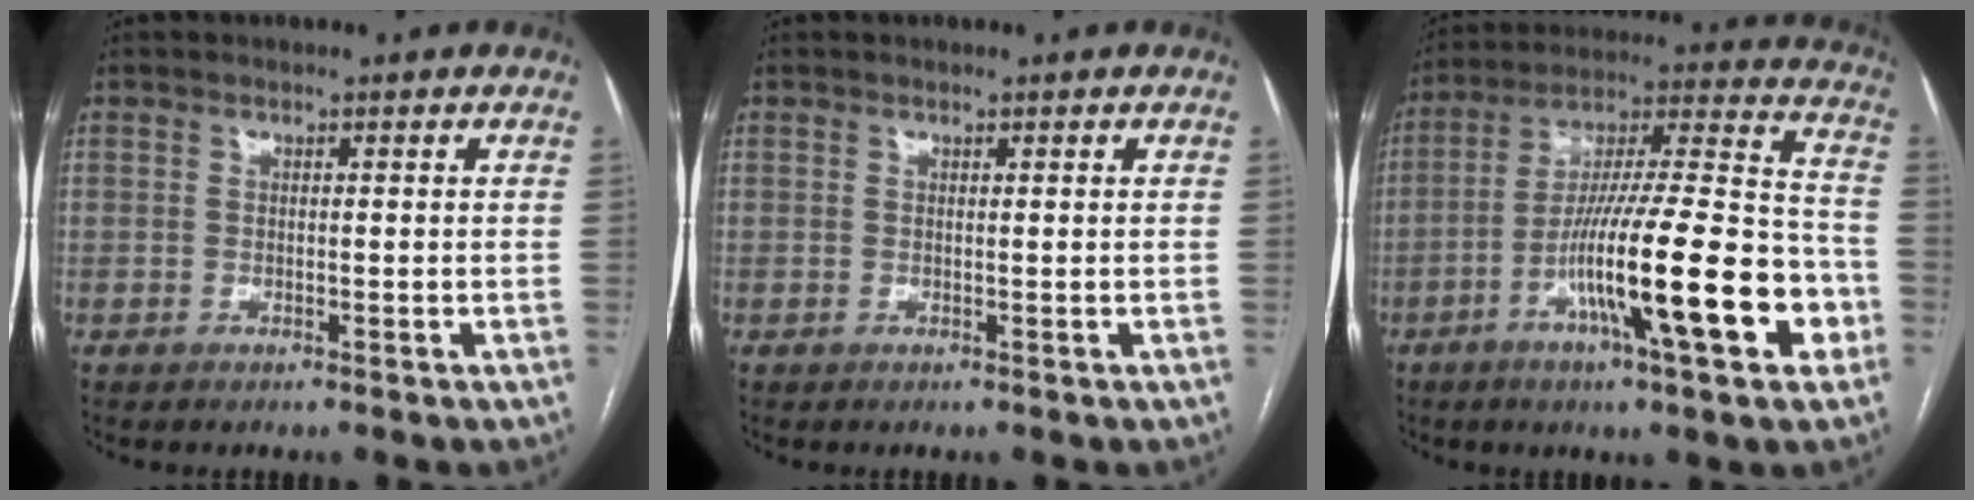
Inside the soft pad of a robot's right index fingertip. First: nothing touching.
{"total": 0.0}
{"total": 22.1, "force": [-7.9, 2.2, 20.5], "torque": [-0.317, -0.004, -0.128]}